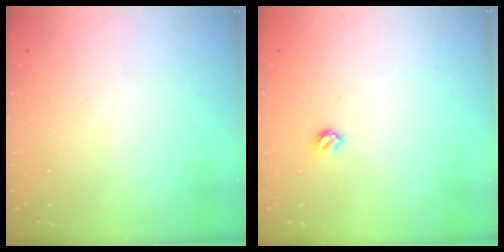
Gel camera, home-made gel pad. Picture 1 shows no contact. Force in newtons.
{"total": 4.2, "press": 4.2, "slide": 0.7}